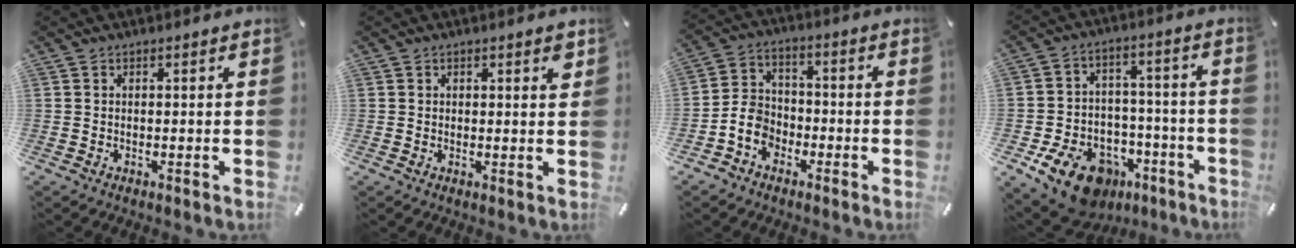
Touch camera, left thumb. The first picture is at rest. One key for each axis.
{"total": 1.7, "fx": 0.8, "fy": 0.8, "fz": 1.2, "tx": -0.010, "ty": -0.003, "tz": 0.010}
{"total": 8.0, "fx": -3.5, "fy": 6.5, "fz": 3.2, "tx": -0.082, "ty": 0.020, "tz": -0.067}
{"total": 14.4, "fx": -8.5, "fy": 9.4, "fz": 6.9, "tx": -0.106, "ty": 0.061, "tz": -0.137}